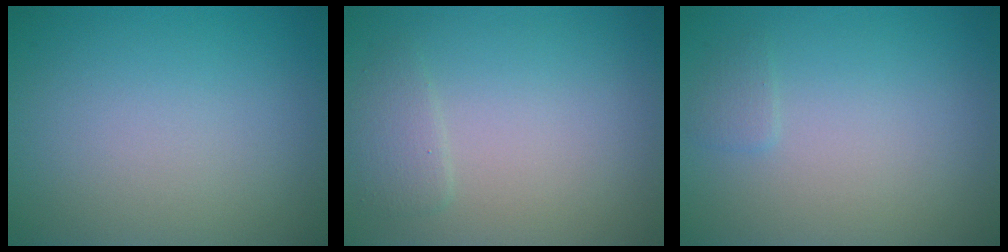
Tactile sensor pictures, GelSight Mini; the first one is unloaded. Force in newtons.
{"total": 1.4, "press": 1.4, "slide": 0.1}
{"total": 0.8, "press": 0.8, "slide": 0.0}